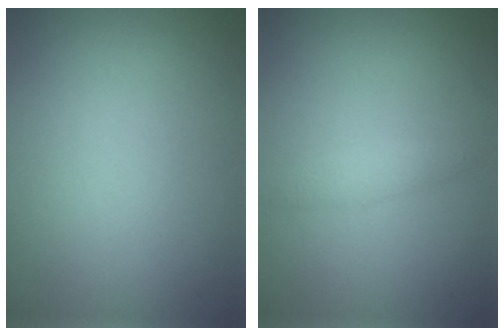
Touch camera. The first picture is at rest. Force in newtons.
{"total": 1.2, "press": 1.2, "slide": 0.0}